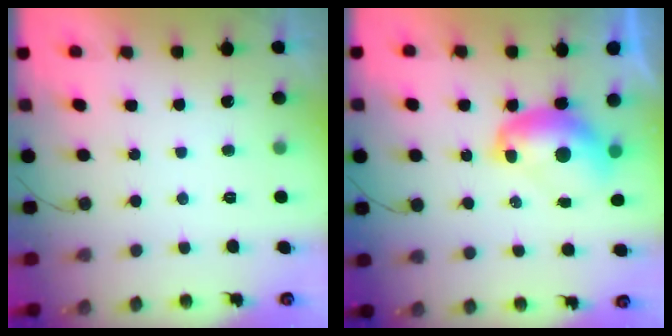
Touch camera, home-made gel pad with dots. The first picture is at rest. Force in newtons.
{"total": 9.5, "press": 9.5, "slide": 1.1}